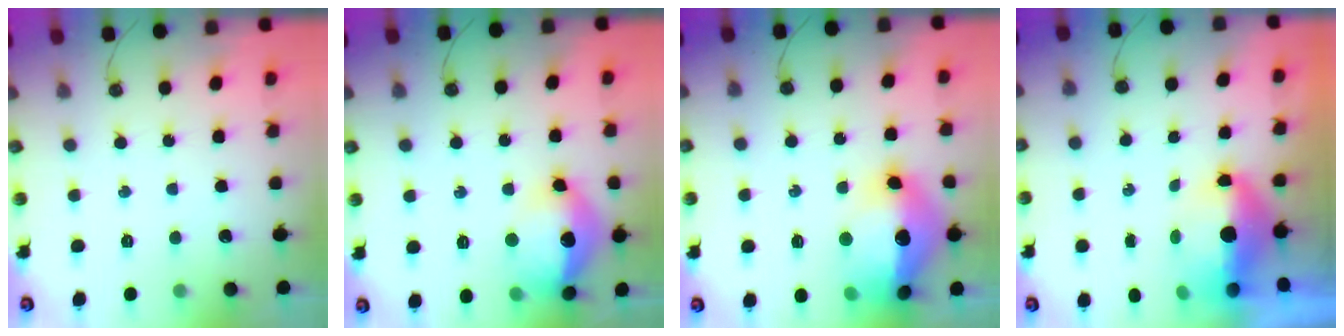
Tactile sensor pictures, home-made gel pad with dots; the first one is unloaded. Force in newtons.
{"total": 16.7, "press": 16.7, "slide": 1.5}
{"total": 20.3, "press": 20.2, "slide": 1.9}
{"total": 7.5, "press": 7.4, "slide": 1.2}